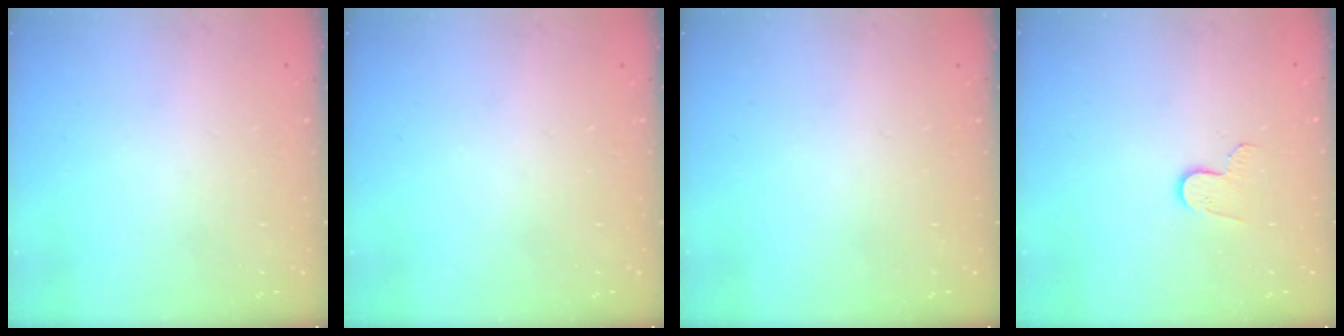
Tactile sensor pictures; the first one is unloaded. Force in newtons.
{"total": 0.0}
{"total": 0.0}
{"total": 5.8, "press": 5.8, "slide": 0.5}